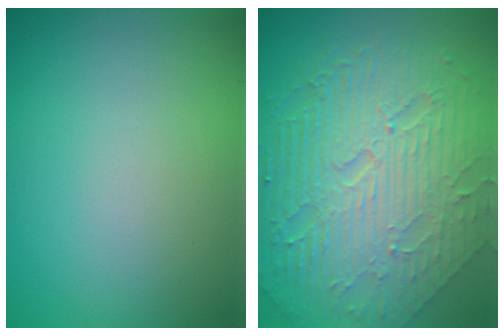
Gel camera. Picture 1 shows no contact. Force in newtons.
{"total": 10.3, "press": 6.8, "slide": 7.8}